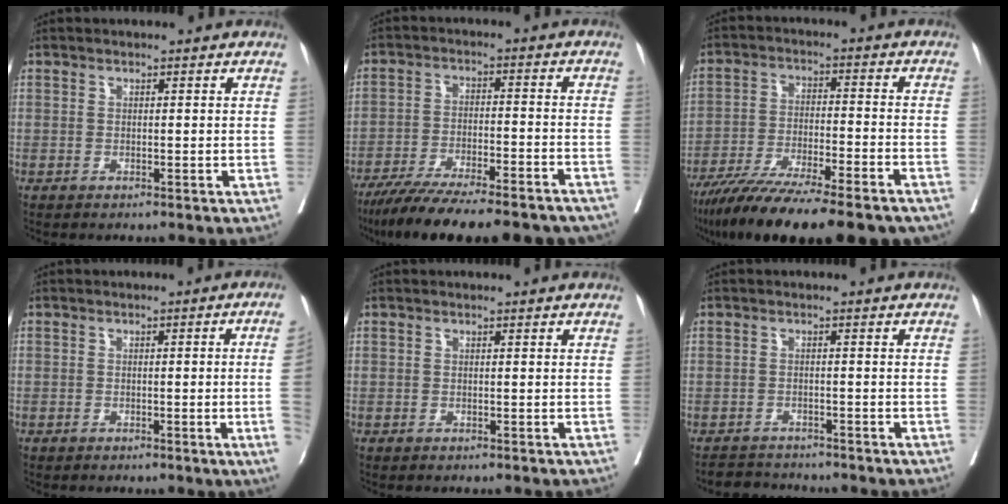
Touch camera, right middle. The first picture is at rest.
{"total": 21.1, "force": [-17.8, 3.6, 10.7], "torque": [-0.136, -0.017, -0.254]}
{"total": 21.4, "force": [-17.0, 2.9, 12.6], "torque": [-0.167, -0.028, -0.259]}
{"total": 4.2, "force": [-0.4, -0.5, 4.2], "torque": [-0.049, 0.005, -0.005]}
{"total": 0.7, "force": [0.3, 0.6, -0.1], "torque": [0.002, 0.010, 0.002]}
{"total": 3.8, "force": [-3.7, 0.6, 0.0], "torque": [0.003, -0.007, -0.061]}